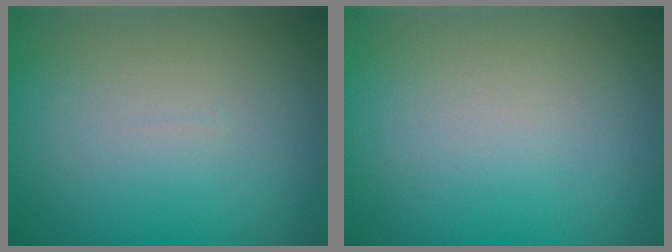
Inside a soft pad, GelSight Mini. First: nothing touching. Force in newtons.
{"total": 0.0}